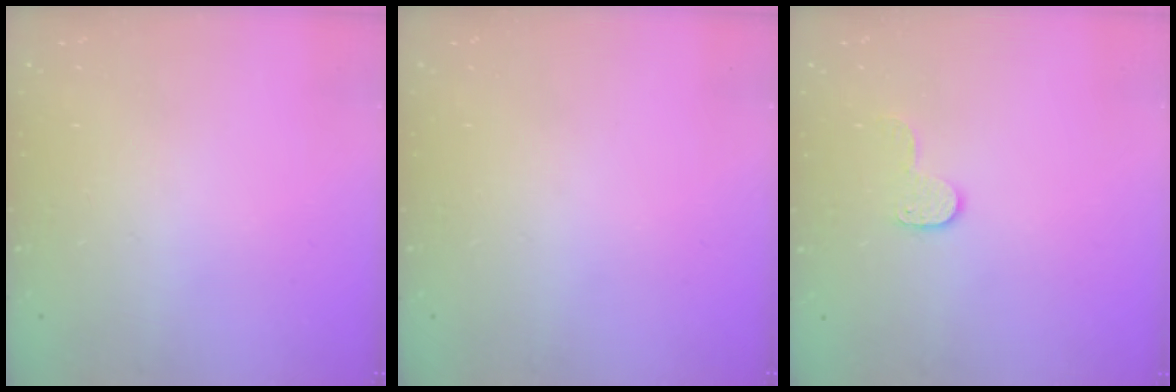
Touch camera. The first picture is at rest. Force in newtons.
{"total": 0.0}
{"total": 5.9, "press": 5.9, "slide": 0.5}